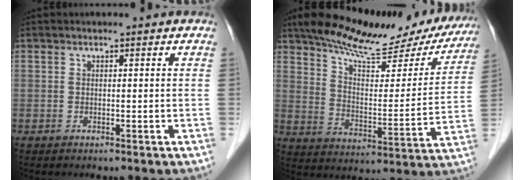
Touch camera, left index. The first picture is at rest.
{"total": 22.9, "force": [19.3, 6.3, 10.6], "torque": [-0.155, 0.003, 0.263]}